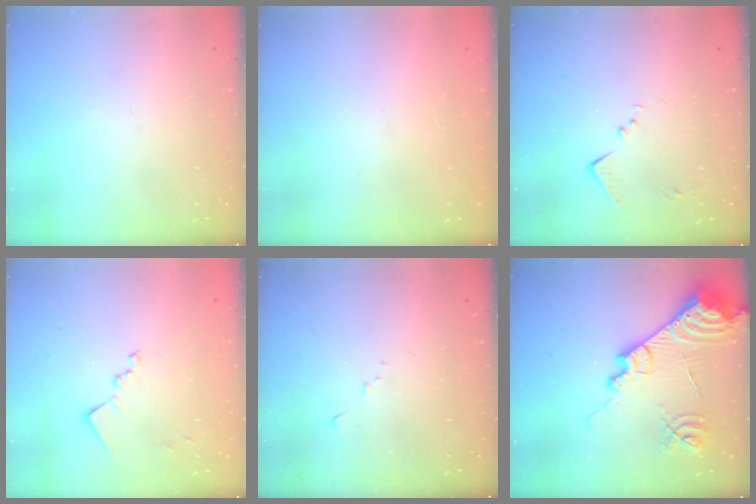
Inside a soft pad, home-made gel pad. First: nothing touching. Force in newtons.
{"total": 1.2, "press": 1.1, "slide": 0.5}
{"total": 6.9, "press": 6.9, "slide": 0.5}
{"total": 9.9, "press": 9.8, "slide": 0.7}
{"total": 5.1, "press": 5.1, "slide": 0.6}
{"total": 20.0, "press": 19.9, "slide": 2.0}